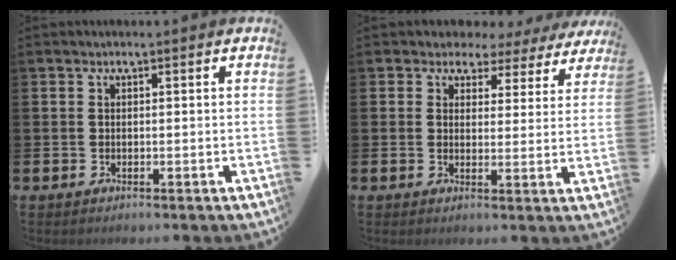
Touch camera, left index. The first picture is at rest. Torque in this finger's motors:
{"motor_torque": [0.80, -1.34, 0.62, 0.06]}